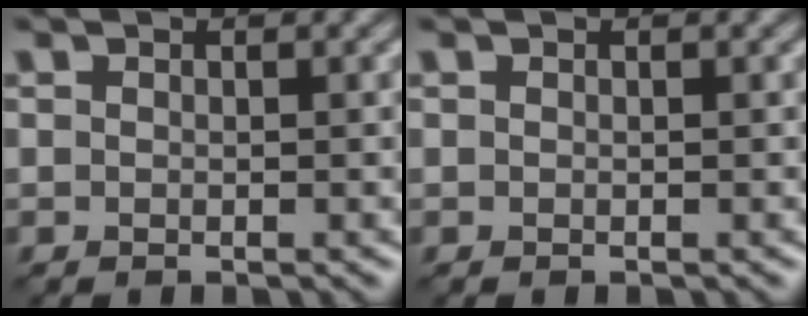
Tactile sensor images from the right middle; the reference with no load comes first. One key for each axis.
{"total": 0.0}